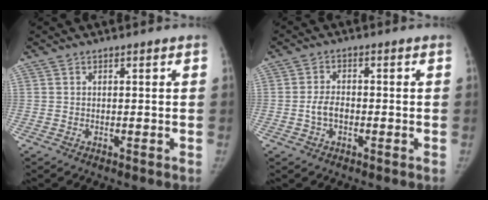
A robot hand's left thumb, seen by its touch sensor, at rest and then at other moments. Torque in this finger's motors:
{"motor_torque": [-0.44, 0.37, 0.58, 0.25, 0.04]}